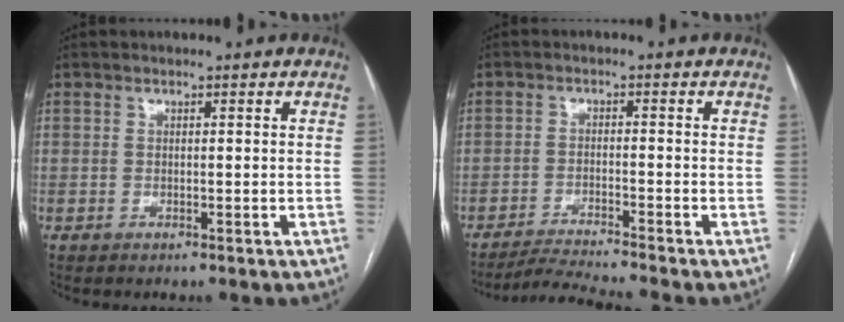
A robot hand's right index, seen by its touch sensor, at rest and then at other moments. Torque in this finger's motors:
{"motor_torque": [-0.25, -0.56, -0.02, 0.03]}